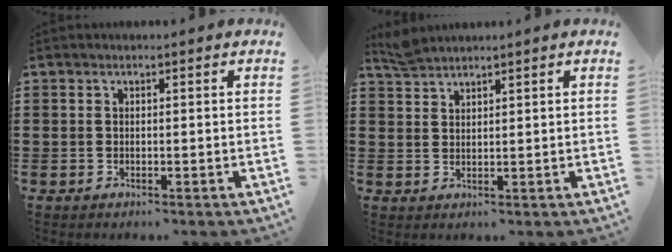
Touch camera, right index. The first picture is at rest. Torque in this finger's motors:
{"motor_torque": [-0.93, 1.21, -0.01, 0.00]}